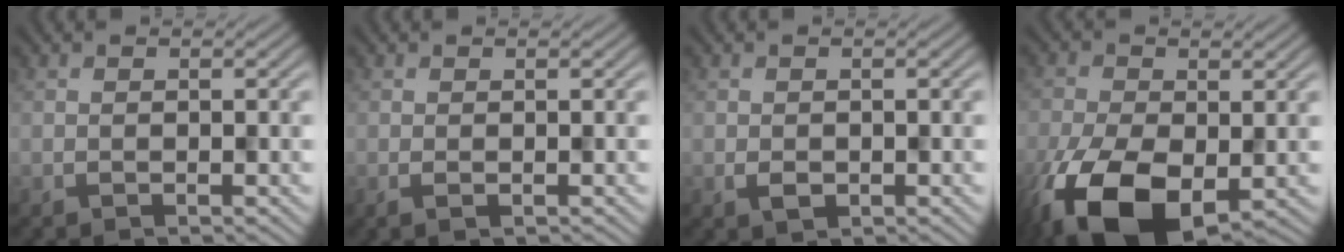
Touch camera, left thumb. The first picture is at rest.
{"total": 1.1, "force": [-0.2, 0.3, 1.0], "torque": [-0.021, -0.003, -0.002]}
{"total": 1.7, "force": [-0.5, 1.2, 1.0], "torque": [-0.023, -0.005, -0.008]}
{"total": 13.5, "force": [-5.9, 7.1, 9.8], "torque": [-0.209, -0.044, -0.092]}